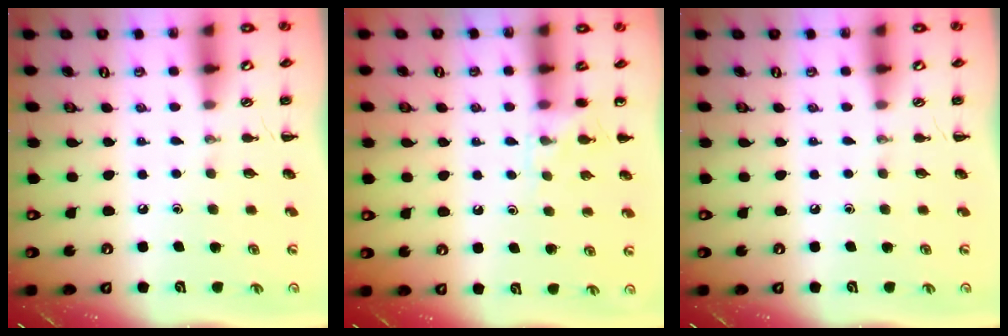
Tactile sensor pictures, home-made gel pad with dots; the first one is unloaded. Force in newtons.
{"total": 5.3, "press": 4.9, "slide": 2.1}
{"total": 0.0}